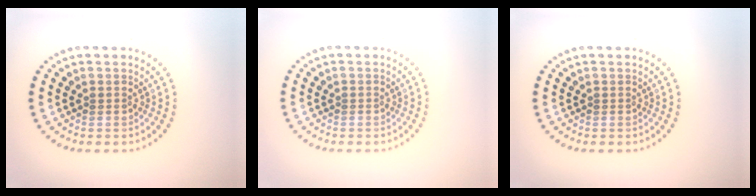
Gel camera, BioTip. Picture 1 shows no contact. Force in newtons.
{"total": 0.0}
{"total": 0.0}